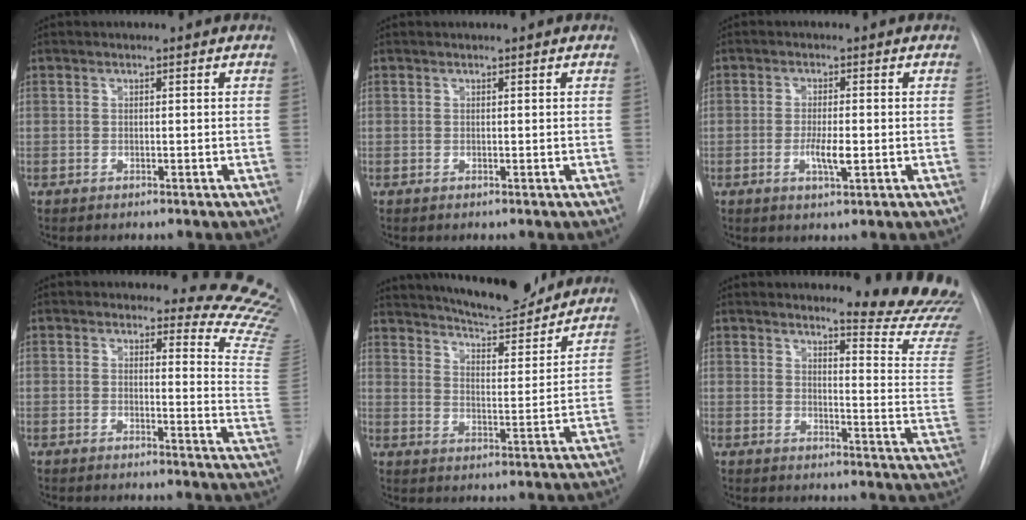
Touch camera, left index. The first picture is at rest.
{"total": 0.0}
{"total": 3.4, "force": [-0.8, 0.6, 3.3], "torque": [-0.063, -0.004, -0.012]}
{"total": 12.9, "force": [12.5, 2.5, 2.1], "torque": [0.013, -0.135, 0.092]}
{"total": 17.3, "force": [15.8, 2.9, 6.3], "torque": [-0.098, -0.011, 0.222]}
{"total": 15.6, "force": [15.2, -0.2, 3.8], "torque": [-0.035, -0.148, 0.153]}